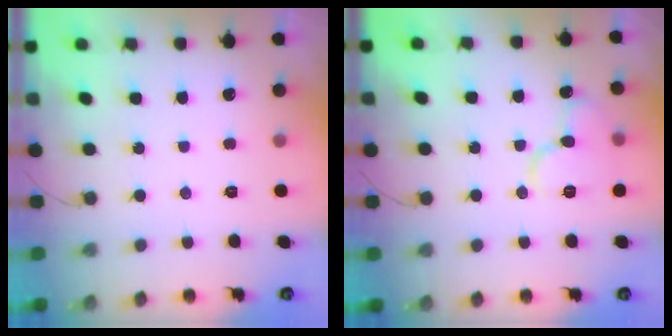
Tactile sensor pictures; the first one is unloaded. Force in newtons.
{"total": 10.9, "press": 10.8, "slide": 1.4}